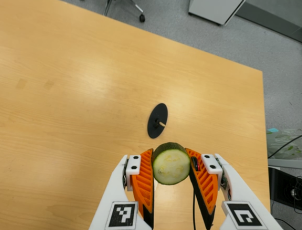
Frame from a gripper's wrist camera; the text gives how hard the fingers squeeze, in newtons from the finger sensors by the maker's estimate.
{"total": 11.3, "left": 10.5, "right": 12.0}